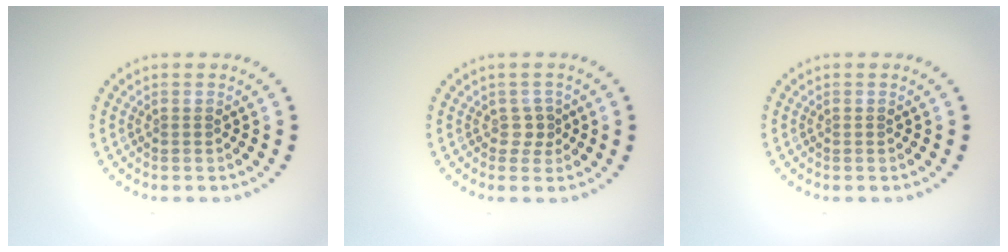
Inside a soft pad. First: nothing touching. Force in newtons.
{"total": 1.2, "press": 0.9, "slide": 0.8}
{"total": 0.0}